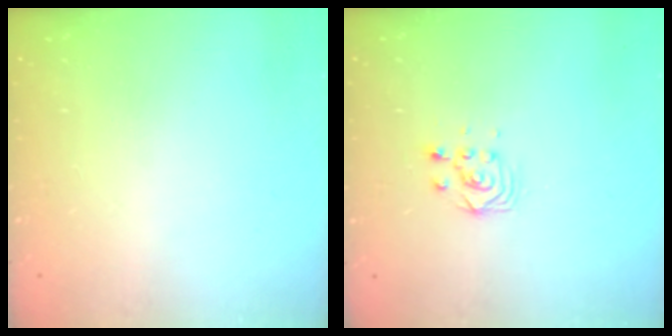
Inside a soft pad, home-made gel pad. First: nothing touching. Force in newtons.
{"total": 4.6, "press": 4.5, "slide": 0.2}